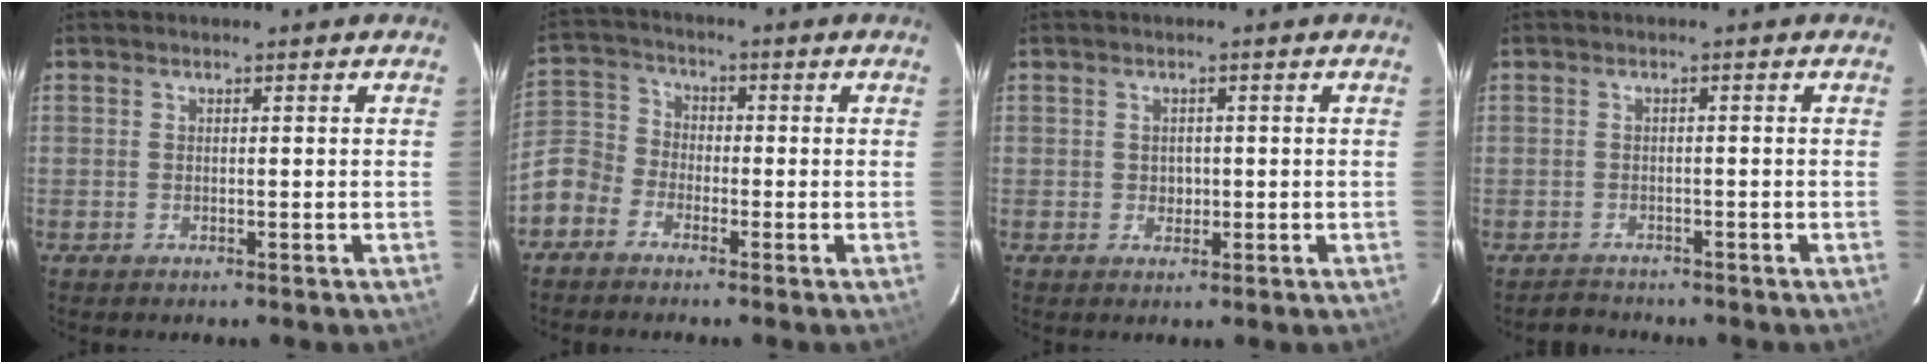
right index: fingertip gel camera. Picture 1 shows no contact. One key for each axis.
{"total": 7.8, "fx": -4.3, "fy": 6.1, "fz": 2.4, "tx": -0.055, "ty": 0.023, "tz": -0.102}
{"total": 1.6, "fx": 0.0, "fy": 1.5, "fz": 0.6, "tx": -0.008, "ty": 0.002, "tz": 0.002}
{"total": 2.5, "fx": -2.1, "fy": 1.3, "fz": -0.4, "tx": 0.001, "ty": 0.012, "tz": -0.037}